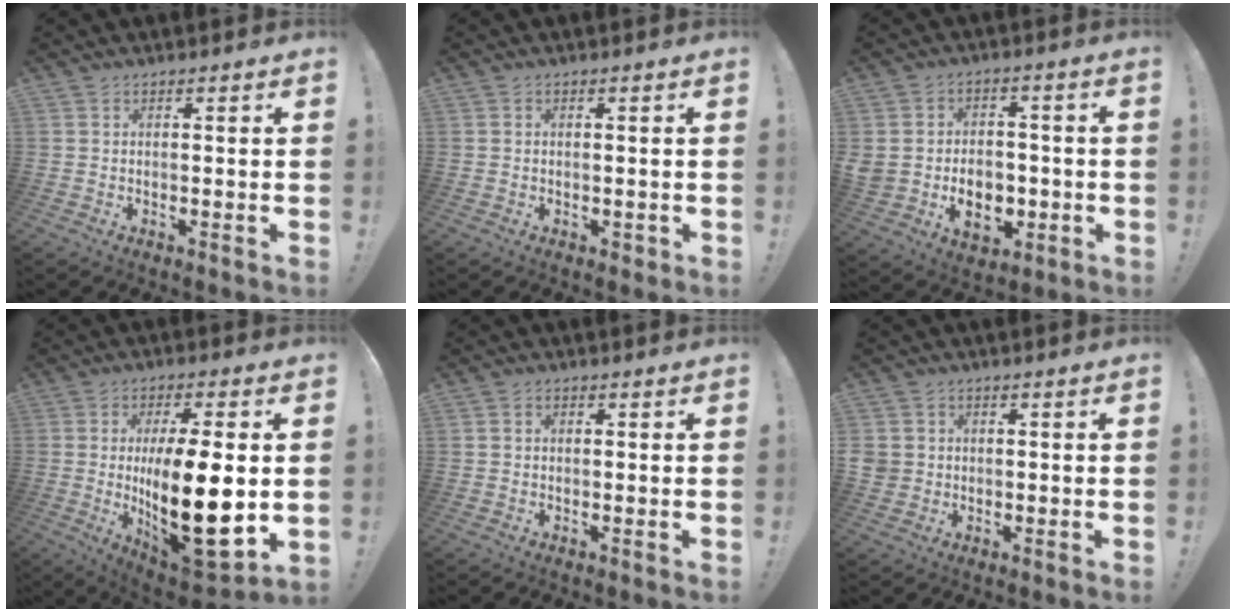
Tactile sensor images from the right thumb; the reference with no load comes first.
{"total": 1.1, "force": [0.1, 0.9, 0.6], "torque": [-0.001, -0.001, 0.001]}
{"total": 11.5, "force": [-2.6, 8.7, 7.0], "torque": [-0.110, 0.008, -0.040]}
{"total": 20.1, "force": [0.1, 7.3, 18.8], "torque": [-0.299, -0.025, 0.010]}
{"total": 0.9, "force": [0.1, 0.8, 0.4], "torque": [-0.005, 0.003, 0.002]}
{"total": 3.4, "force": [0.4, 3.2, 1.0], "torque": [-0.021, 0.001, 0.009]}